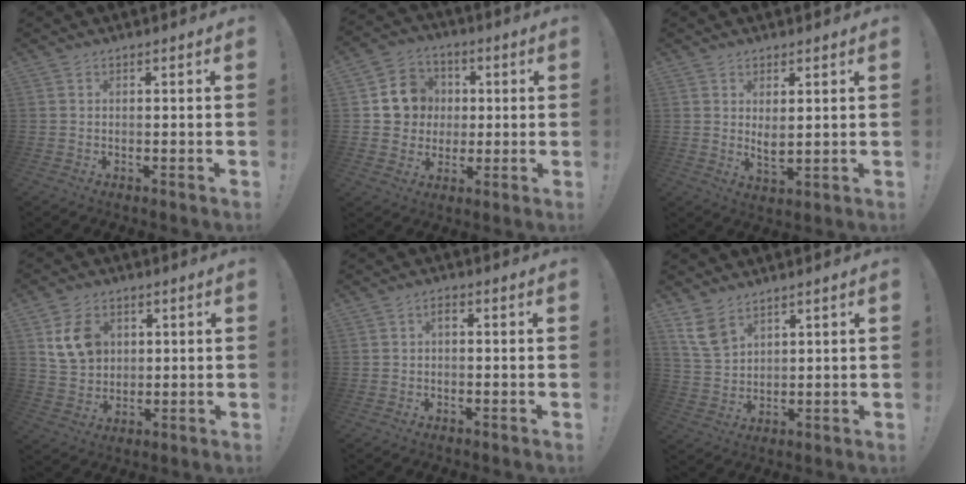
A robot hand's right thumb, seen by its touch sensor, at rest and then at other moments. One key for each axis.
{"total": 11.0, "fx": 1.4, "fy": 10.5, "fz": 3.0, "tx": -0.036, "ty": 0.004, "tz": 0.039}
{"total": 3.9, "fx": 2.2, "fy": 1.5, "fz": 2.9, "tx": -0.029, "ty": -0.022, "tz": 0.038}
{"total": 10.7, "fx": 3.9, "fy": 8.4, "fz": 5.4, "tx": -0.091, "ty": -0.004, "tz": 0.080}
{"total": 2.8, "fx": 0.4, "fy": 2.5, "fz": 1.3, "tx": -0.012, "ty": 0.000, "tz": 0.004}
{"total": 8.7, "fx": 5.9, "fy": 5.1, "fz": 3.9, "tx": -0.070, "ty": -0.027, "tz": 0.119}